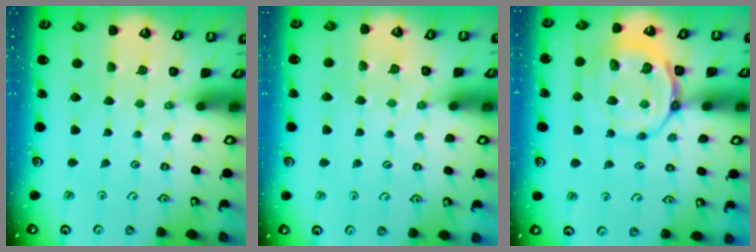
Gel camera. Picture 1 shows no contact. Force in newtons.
{"total": 3.0, "press": 3.0, "slide": 0.5}
{"total": 13.4, "press": 13.3, "slide": 1.7}